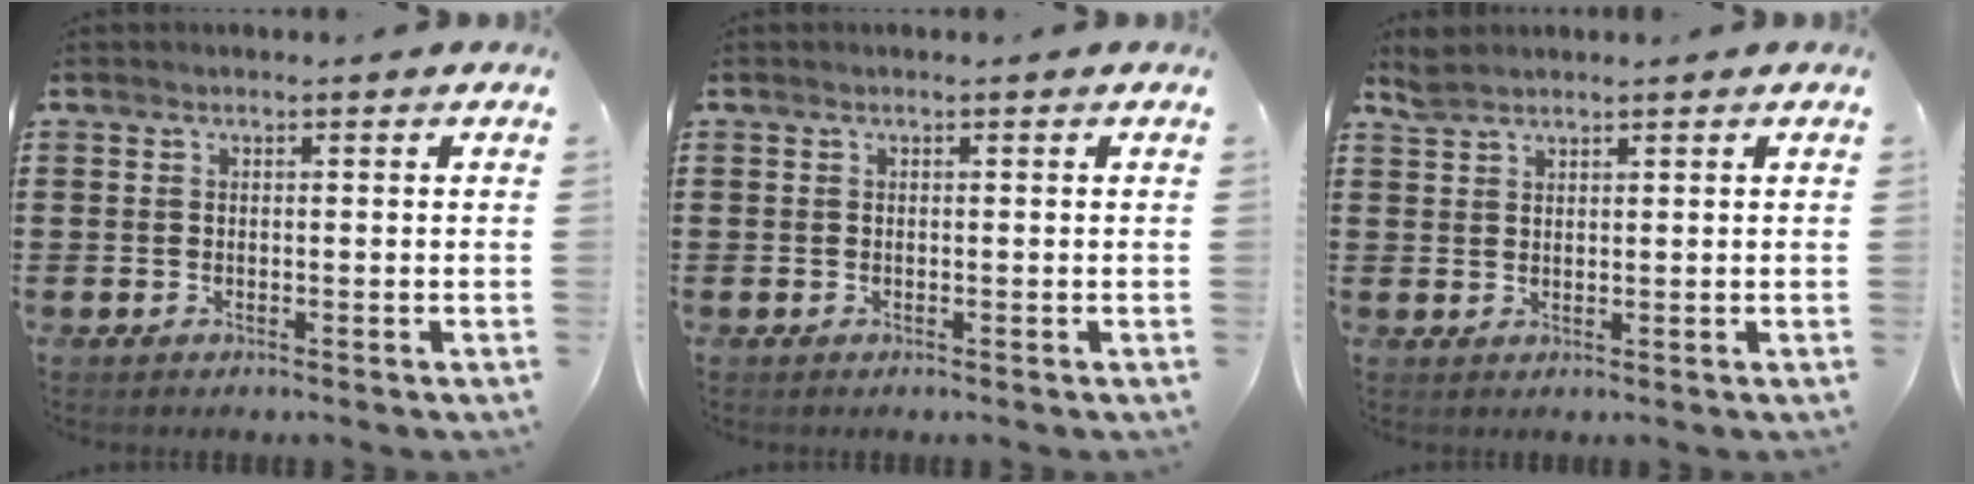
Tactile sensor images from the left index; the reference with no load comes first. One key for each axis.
{"total": 0.0}
{"total": 2.2, "fx": 2.0, "fy": 0.5, "fz": 0.7, "tx": -0.018, "ty": 0.001, "tz": 0.039}